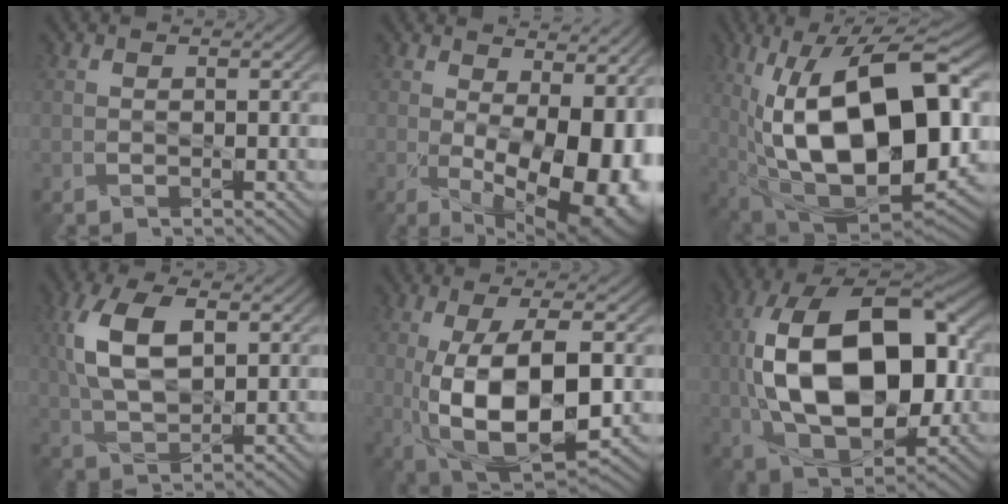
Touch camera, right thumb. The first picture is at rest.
{"total": 16.9, "force": [-1.2, 8.3, 14.7], "torque": [-0.177, -0.024, 0.016]}
{"total": 20.3, "force": [1.5, 10.1, 17.5], "torque": [-0.311, 0.002, 0.026]}
{"total": 9.0, "force": [2.3, 4.5, 7.4], "torque": [-0.173, 0.010, 0.038]}
{"total": 13.6, "force": [-1.1, 5.7, 12.3], "torque": [-0.228, -0.009, -0.012]}
{"total": 19.7, "force": [0.1, 11.1, 16.2], "torque": [-0.302, 0.012, -0.004]}